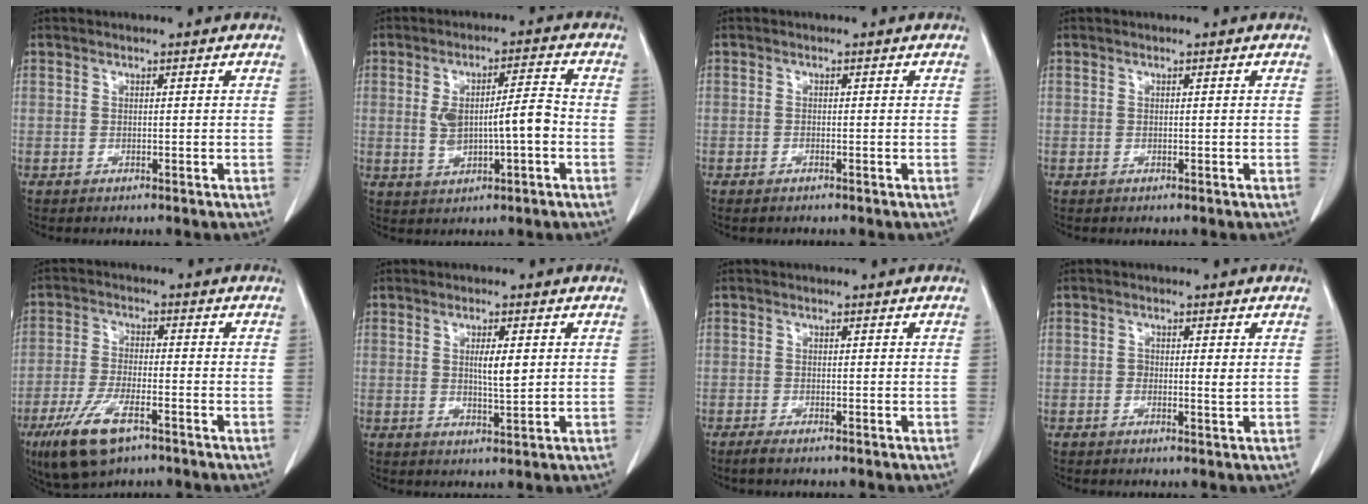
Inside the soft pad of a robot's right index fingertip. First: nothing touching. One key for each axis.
{"total": 7.7, "fx": -0.5, "fy": 1.9, "fz": 7.4, "tx": -0.136, "ty": 0.017, "tz": 0.001}
{"total": 0.6, "fx": -0.5, "fy": 0.1, "fz": 0.4, "tx": -0.015, "ty": -0.004, "tz": -0.006}
{"total": 0.0}
{"total": 9.5, "fx": -5.5, "fy": 2.9, "fz": 7.1, "tx": -0.154, "ty": -0.020, "tz": -0.095}
{"total": 4.1, "fx": 0.7, "fy": 0.7, "fz": 3.9, "tx": -0.070, "ty": -0.003, "tz": 0.011}
{"total": 1.5, "fx": -1.2, "fy": 0.1, "fz": 0.9, "tx": -0.026, "ty": -0.005, "tz": -0.023}
{"total": 1.7, "fx": 0.2, "fy": 0.8, "fz": 1.5, "tx": -0.021, "ty": 0.002, "tz": 0.005}